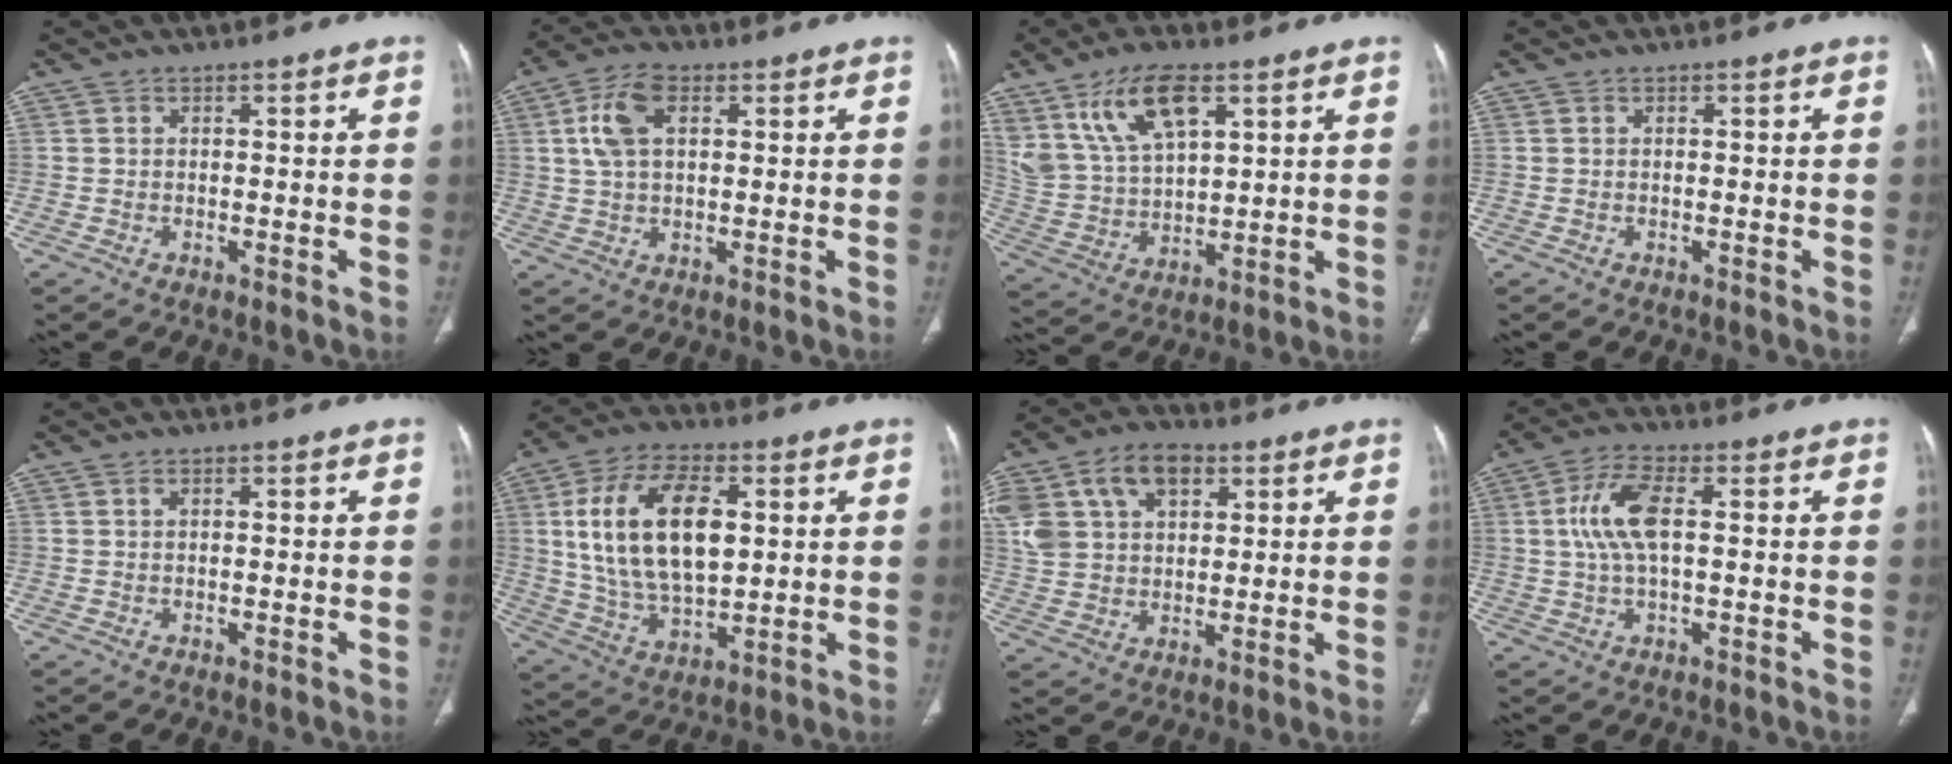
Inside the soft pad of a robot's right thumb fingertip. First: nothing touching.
{"total": 8.3, "force": [2.6, 4.6, 6.4], "torque": [-0.131, 0.010, 0.051]}
{"total": 14.7, "force": [8.0, 7.0, 10.2], "torque": [-0.186, -0.022, 0.167]}
{"total": 0.0}
{"total": 0.7, "force": [0.3, 0.3, 0.5], "torque": [-0.010, 0.004, 0.007]}
{"total": 20.2, "force": [4.0, 10.9, 16.5], "torque": [-0.293, -0.007, 0.078]}
{"total": 18.2, "force": [7.2, 12.3, 11.2], "torque": [-0.229, 0.019, 0.132]}
{"total": 8.7, "force": [1.1, 3.6, 7.8], "torque": [-0.177, 0.015, 0.021]}